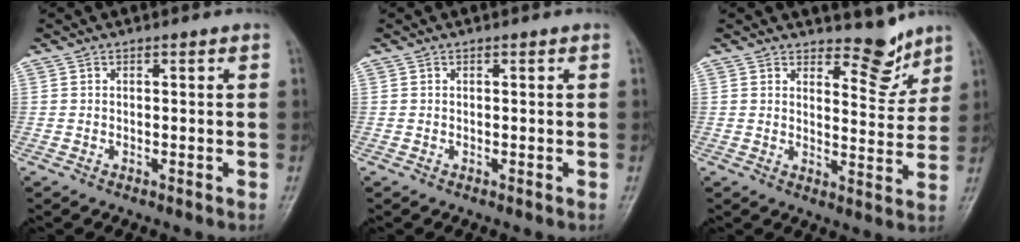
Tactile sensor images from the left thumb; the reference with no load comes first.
{"total": 0.0}
{"total": 6.4, "force": [5.4, 2.5, 2.3], "torque": [-0.005, -0.050, 0.083]}